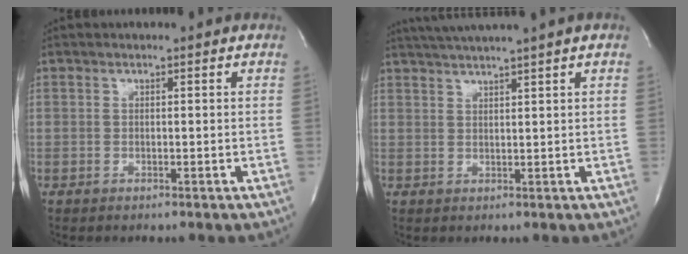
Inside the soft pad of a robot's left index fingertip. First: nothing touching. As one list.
[{"total": 6.4, "force": [5.1, -1.6, 3.5], "torque": [-0.054, 0.014, 0.076]}]